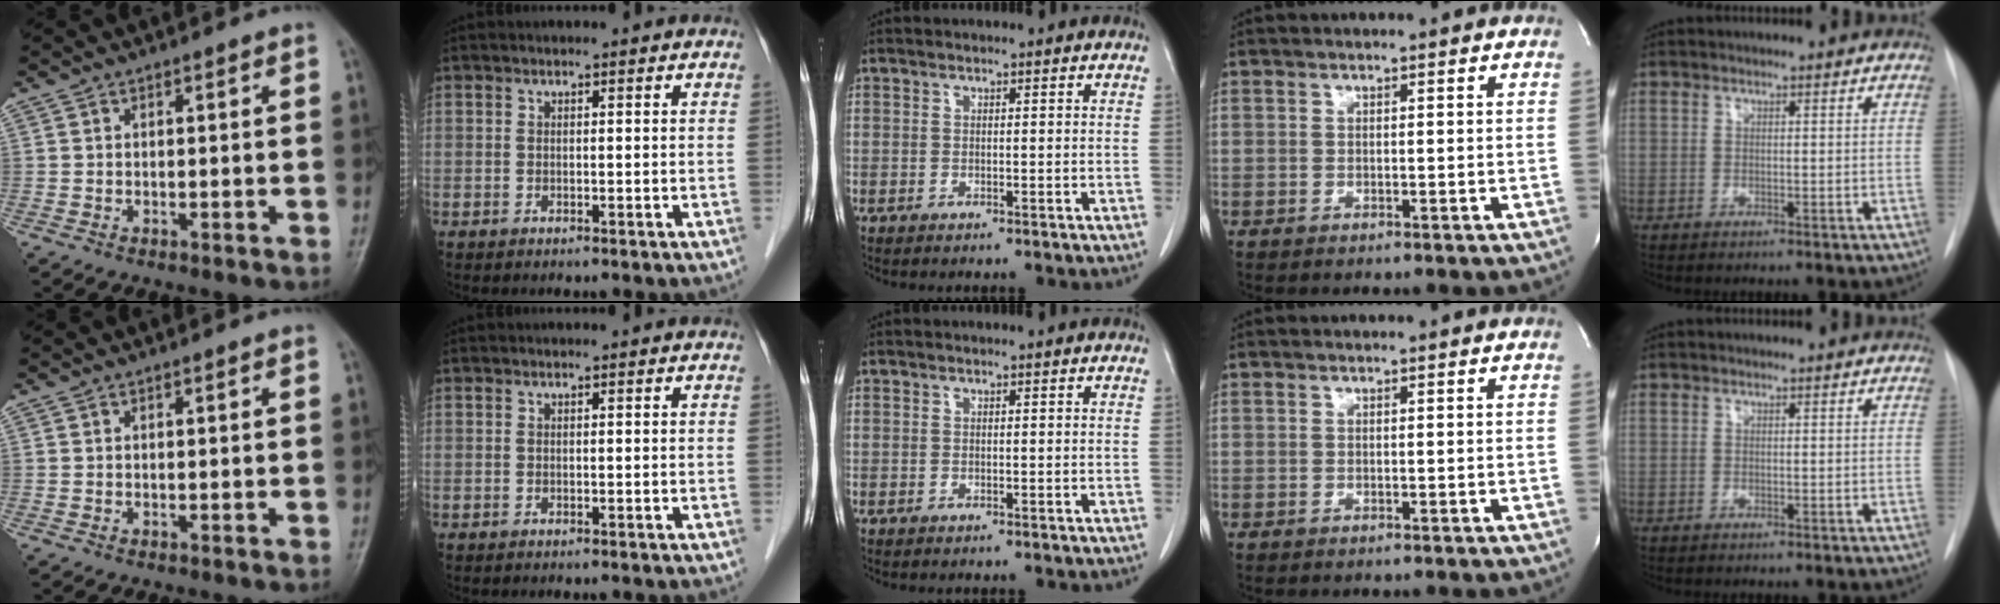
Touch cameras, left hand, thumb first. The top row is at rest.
{}